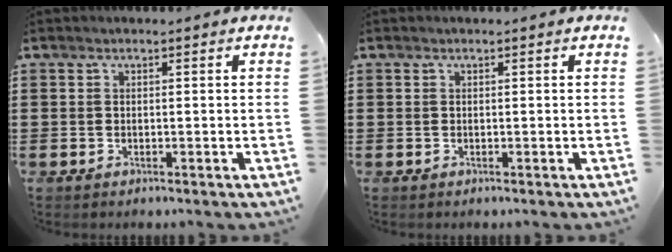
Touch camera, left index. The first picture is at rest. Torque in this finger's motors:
{"motor_torque": [0.00, 0.00, 0.00, 0.01]}